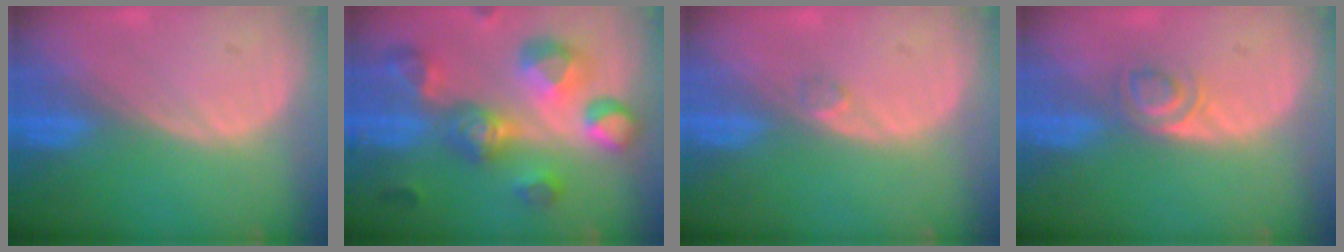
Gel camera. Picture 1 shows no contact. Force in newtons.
{"total": 11.2, "press": 10.0, "slide": 5.0}
{"total": 1.2, "press": 1.0, "slide": 0.7}
{"total": 3.1, "press": 2.9, "slide": 0.8}